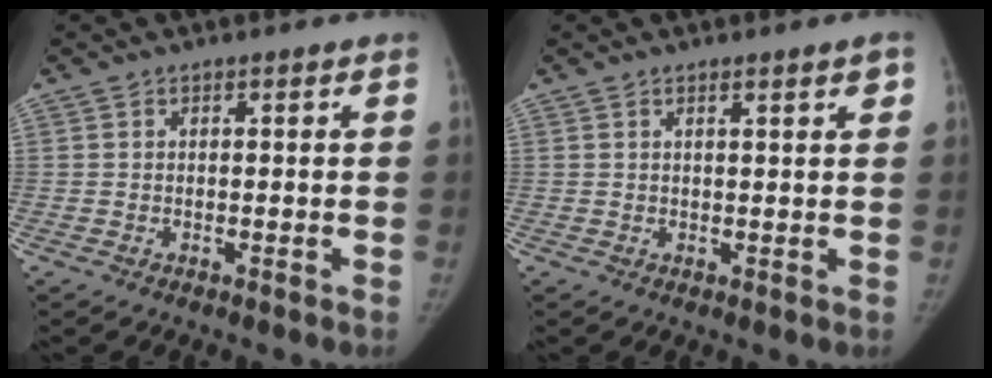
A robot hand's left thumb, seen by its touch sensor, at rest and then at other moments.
{"total": 2.3, "force": [1.4, 0.2, 1.8], "torque": [-0.025, -0.006, 0.019]}